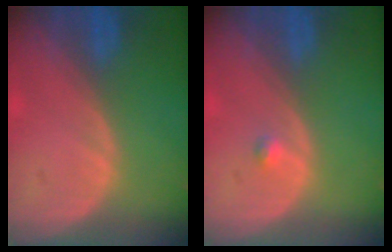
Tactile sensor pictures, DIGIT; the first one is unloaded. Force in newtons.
{"total": 0.8, "press": 0.8, "slide": 0.2}